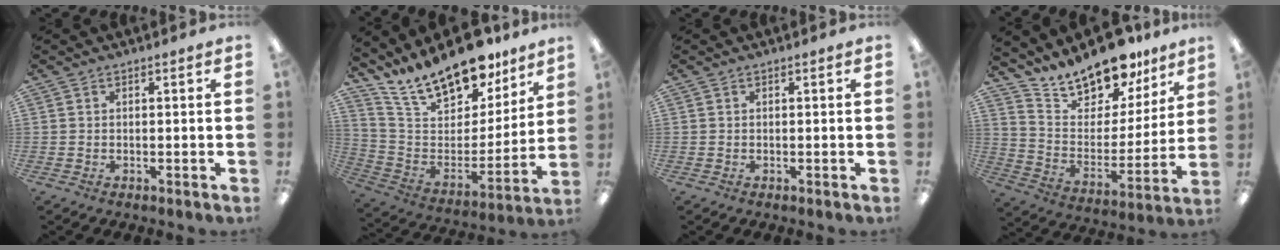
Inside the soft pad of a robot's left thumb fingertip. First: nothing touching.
{"total": 20.0, "force": [16.5, 7.5, 8.3], "torque": [-0.163, -0.117, 0.295]}
{"total": 0.0}
{"total": 16.4, "force": [14.5, 6.3, 4.3], "torque": [-0.091, -0.116, 0.260]}